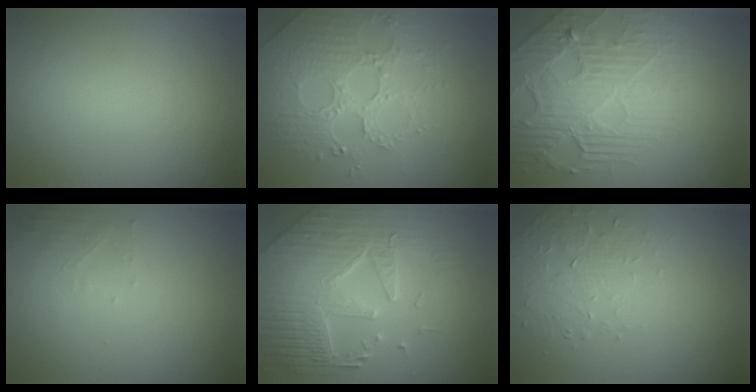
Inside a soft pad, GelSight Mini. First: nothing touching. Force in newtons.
{"total": 4.2, "press": 4.0, "slide": 1.3}
{"total": 5.6, "press": 4.7, "slide": 3.0}
{"total": 1.4, "press": 1.3, "slide": 0.3}
{"total": 7.8, "press": 5.9, "slide": 5.0}
{"total": 1.6, "press": 1.1, "slide": 1.2}